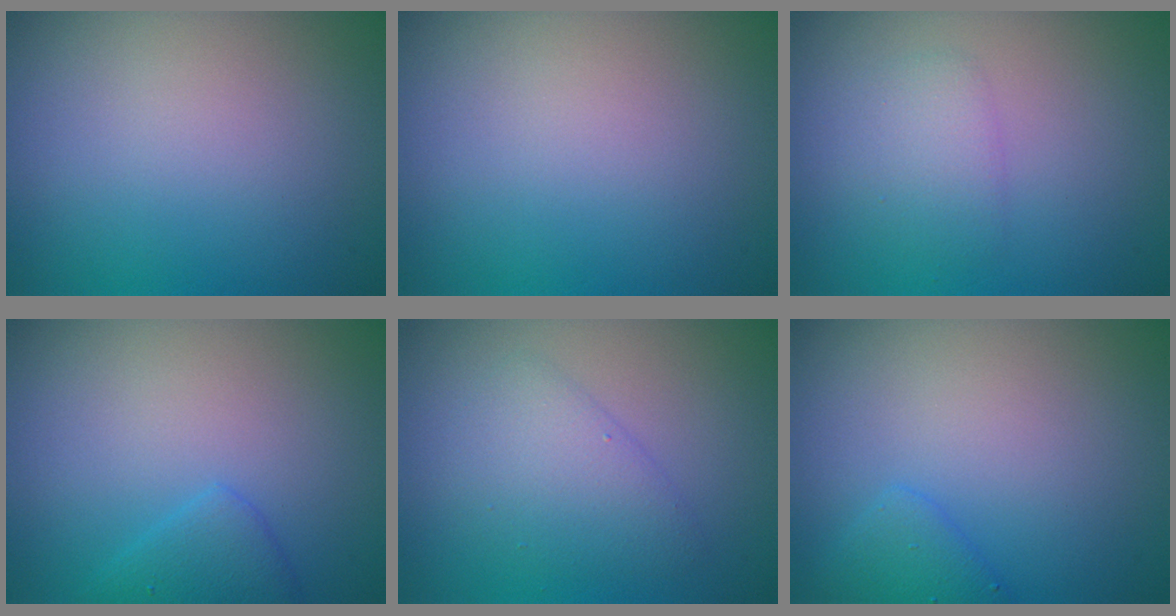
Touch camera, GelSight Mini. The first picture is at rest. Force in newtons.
{"total": 0.0}
{"total": 2.1, "press": 2.1, "slide": 0.1}
{"total": 2.0, "press": 2.0, "slide": 0.1}
{"total": 3.0, "press": 3.0, "slide": 0.3}
{"total": 1.7, "press": 1.7, "slide": 0.1}